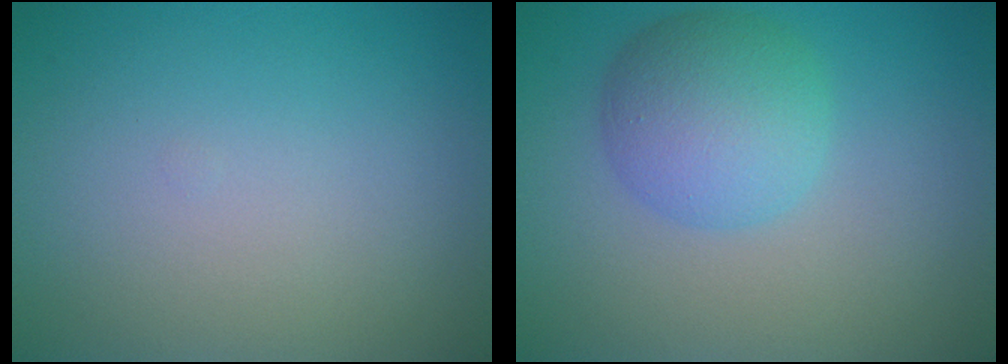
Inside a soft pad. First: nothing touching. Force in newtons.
{"total": 5.0, "press": 5.0, "slide": 0.2}